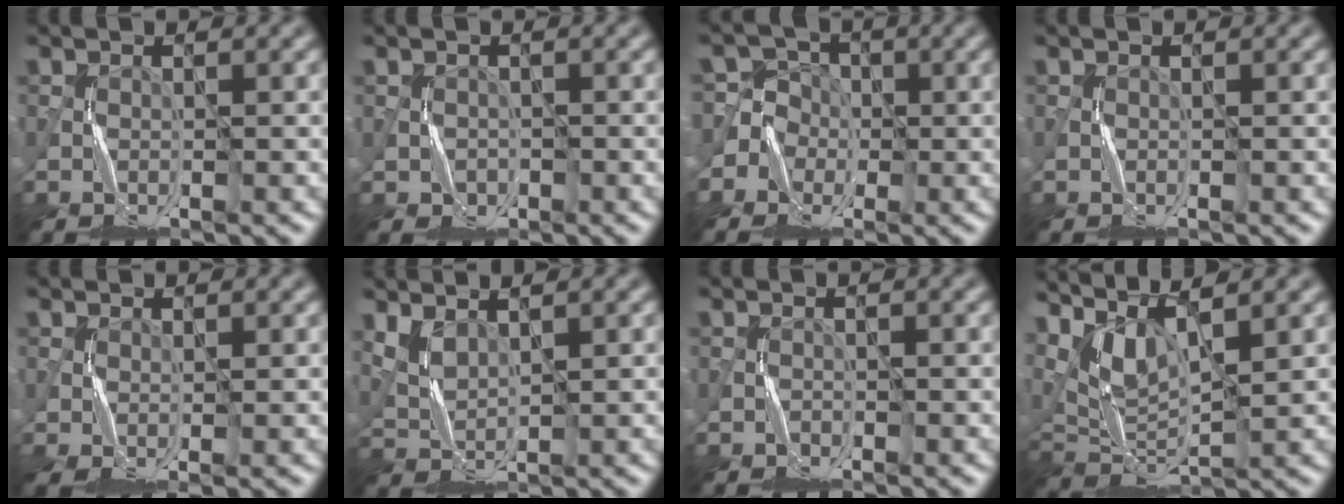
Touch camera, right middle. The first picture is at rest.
{"total": 1.1, "force": [0.0, 1.1, 0.1], "torque": [-0.002, 0.001, 0.001]}
{"total": 3.7, "force": [-0.9, 3.5, -0.5], "torque": [0.011, 0.034, -0.041]}
{"total": 0.0}
{"total": 2.3, "force": [-0.1, 0.8, 2.1], "torque": [-0.052, -0.003, -0.001]}
{"total": 1.9, "force": [1.5, 0.7, 1.0], "torque": [-0.033, -0.001, 0.040]}
{"total": 0.8, "force": [-0.5, 0.6, 0.1], "torque": [-0.003, 0.004, -0.009]}
{"total": 6.0, "force": [3.6, 2.2, 4.3], "torque": [-0.101, 0.003, 0.075]}